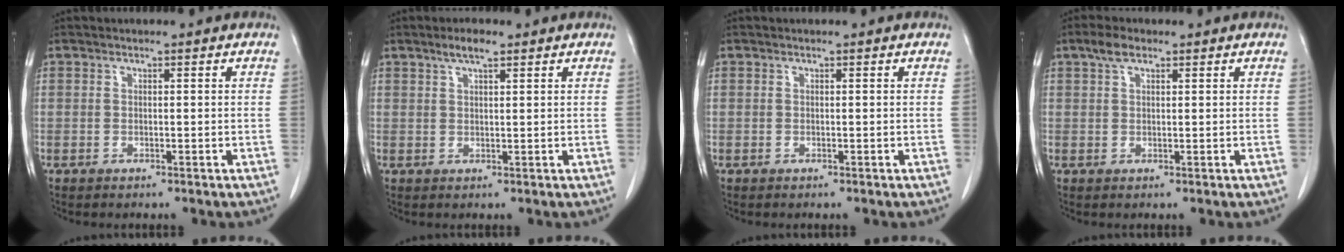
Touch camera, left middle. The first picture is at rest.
{"total": 2.9, "force": [2.0, 0.6, 2.0], "torque": [-0.041, 0.005, 0.037]}
{"total": 0.0}
{"total": 2.7, "force": [1.7, 1.2, 1.7], "torque": [-0.038, 0.010, 0.034]}